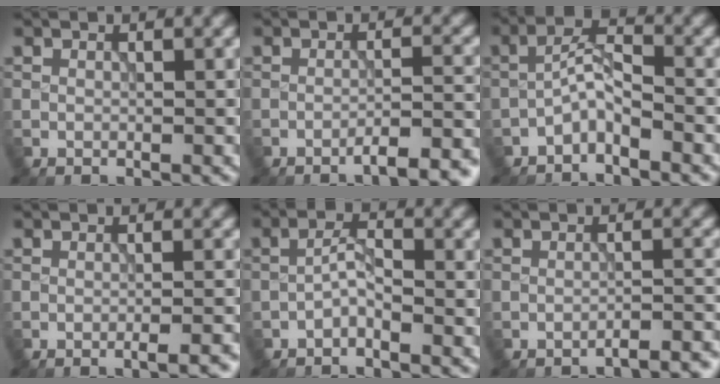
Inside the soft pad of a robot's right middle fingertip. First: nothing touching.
{"total": 4.8, "force": [-3.4, 1.0, 3.2], "torque": [-0.038, 0.011, -0.047]}
{"total": 2.3, "force": [-1.6, 0.6, 1.6], "torque": [-0.036, 0.013, -0.037]}
{"total": 2.5, "force": [-1.4, 0.6, 2.0], "torque": [-0.020, 0.005, -0.025]}
{"total": 1.4, "force": [-0.9, 0.3, 1.0], "torque": [-0.024, 0.008, -0.022]}
{"total": 3.0, "force": [-2.6, 0.6, 1.4], "torque": [-0.011, 0.007, -0.038]}